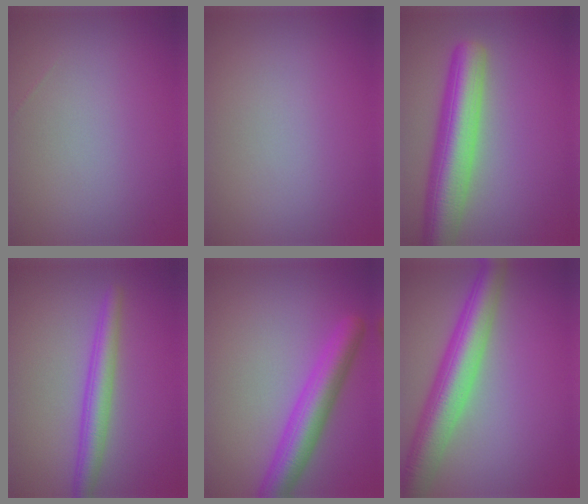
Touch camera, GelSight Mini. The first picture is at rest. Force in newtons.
{"total": 0.0}
{"total": 8.0, "press": 8.0, "slide": 0.5}
{"total": 3.5, "press": 3.5, "slide": 0.1}
{"total": 5.5, "press": 5.5, "slide": 0.2}
{"total": 7.7, "press": 7.7, "slide": 0.4}